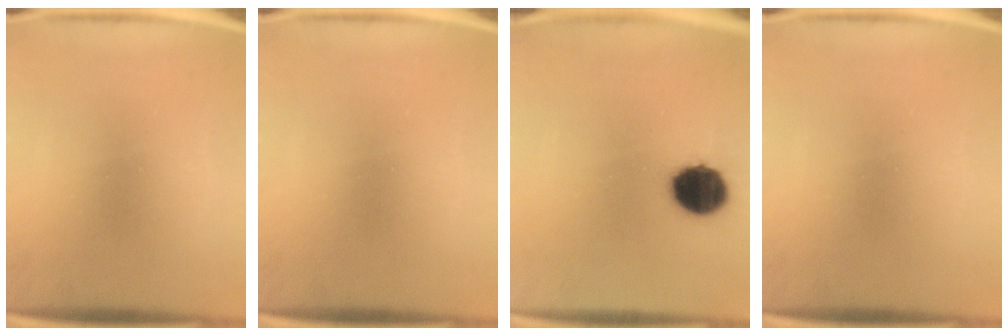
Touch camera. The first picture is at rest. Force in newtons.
{"total": 0.0}
{"total": 12.3}
{"total": 0.0}